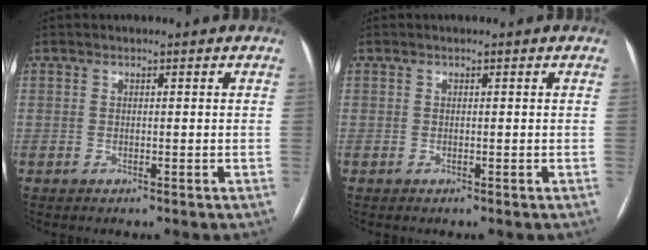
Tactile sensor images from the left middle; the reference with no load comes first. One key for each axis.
{"total": 0.0}